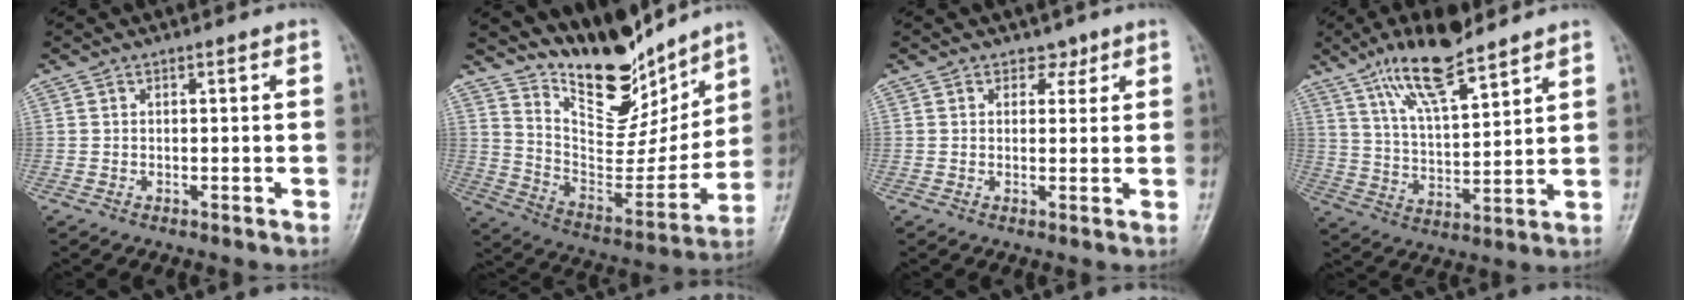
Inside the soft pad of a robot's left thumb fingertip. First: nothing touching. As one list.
[{"total": 19.0, "force": [15.5, 7.1, 8.3], "torque": [-0.077, -0.106, 0.271]}, {"total": 1.9, "force": [1.2, 1.4, 0.3], "torque": [0.014, -0.006, 0.012]}, {"total": 13.3, "force": [9.4, 3.7, 8.7], "torque": [-0.141, -0.047, 0.175]}]